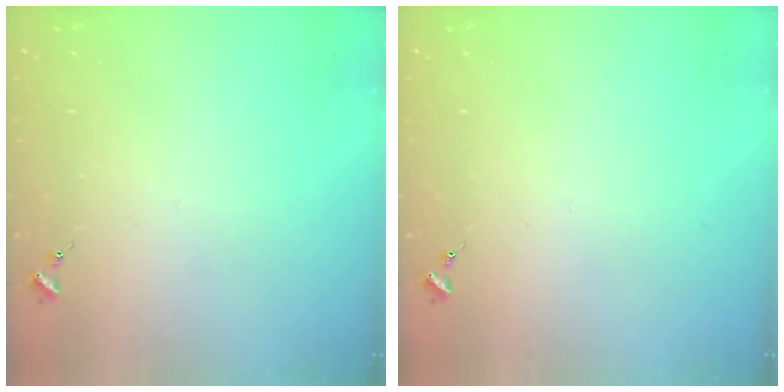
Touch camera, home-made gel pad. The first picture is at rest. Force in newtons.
{"total": 0.0}